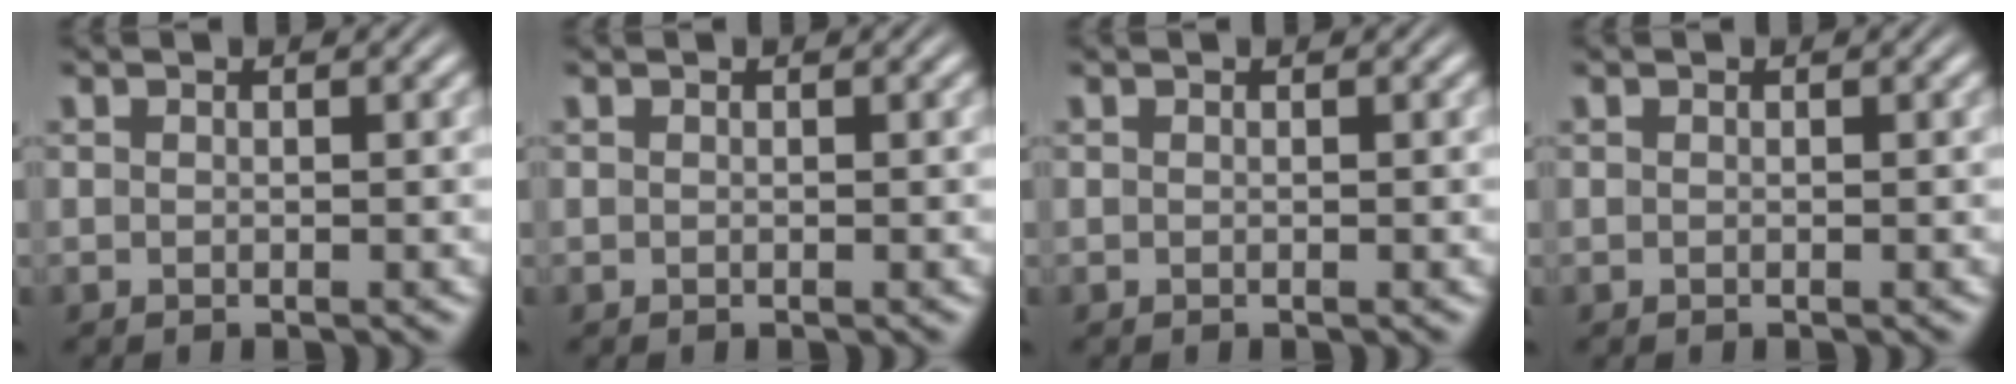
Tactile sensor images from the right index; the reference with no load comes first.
{"total": 0.0}
{"total": 0.0}
{"total": 0.0}